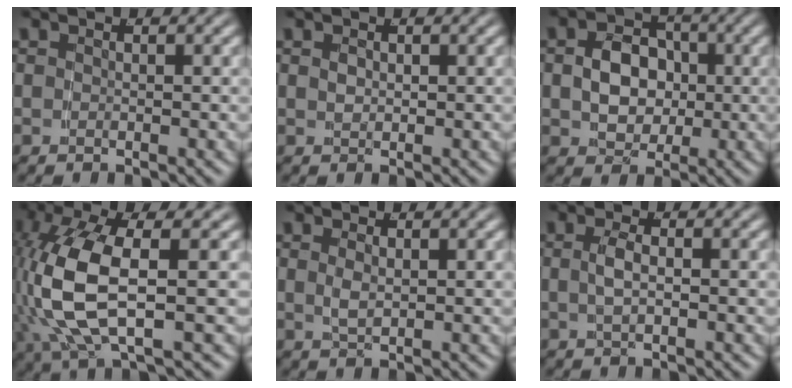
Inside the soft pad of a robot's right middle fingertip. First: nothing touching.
{"total": 0.5, "force": [0.1, 0.1, 0.5], "torque": [-0.011, -0.004, 0.011]}
{"total": 4.3, "force": [-0.1, 3.3, 2.7], "torque": [-0.039, -0.011, 0.007]}
{"total": 7.7, "force": [0.0, 2.8, 7.1], "torque": [-0.173, -0.014, 0.017]}
{"total": 1.1, "force": [0.4, -0.2, 1.0], "torque": [-0.022, -0.008, 0.019]}
{"total": 1.5, "force": [-0.2, -0.1, 1.5], "torque": [-0.035, -0.001, 0.001]}